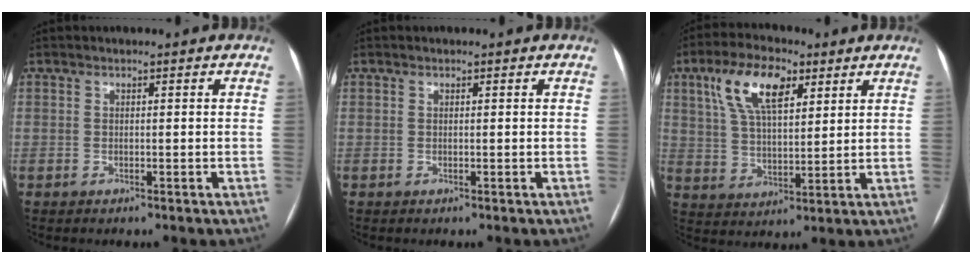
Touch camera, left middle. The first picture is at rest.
{"total": 0.0}
{"total": 11.1, "force": [5.4, 4.6, 8.6], "torque": [-0.172, 0.022, 0.102]}